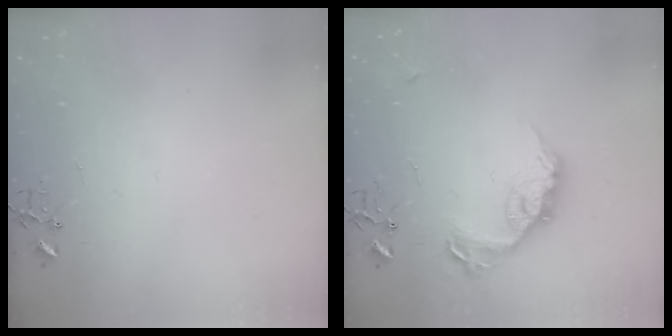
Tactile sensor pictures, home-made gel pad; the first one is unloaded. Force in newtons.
{"total": 15.0, "press": 15.0, "slide": 0.7}